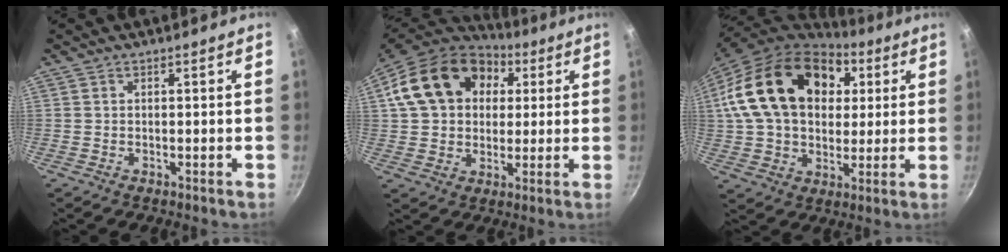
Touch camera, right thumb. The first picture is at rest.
{"total": 20.5, "force": [5.6, 15.4, 12.2], "torque": [-0.203, 0.023, 0.086]}
{"total": 24.3, "force": [6.8, 17.1, 15.9], "torque": [-0.260, 0.011, 0.115]}